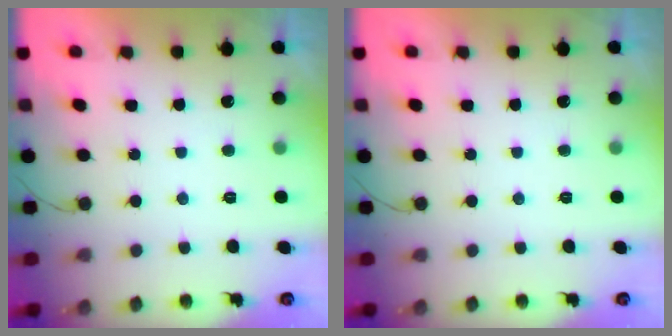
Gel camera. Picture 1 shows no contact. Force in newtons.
{"total": 0.0}